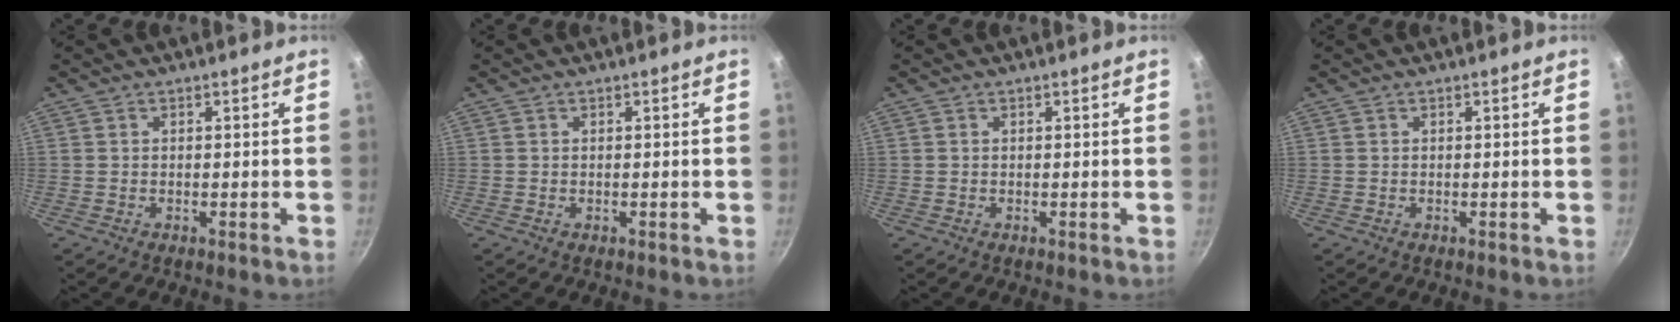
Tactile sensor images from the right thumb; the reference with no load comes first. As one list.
[{"total": 0.0}, {"total": 0.0}, {"total": 0.0}]